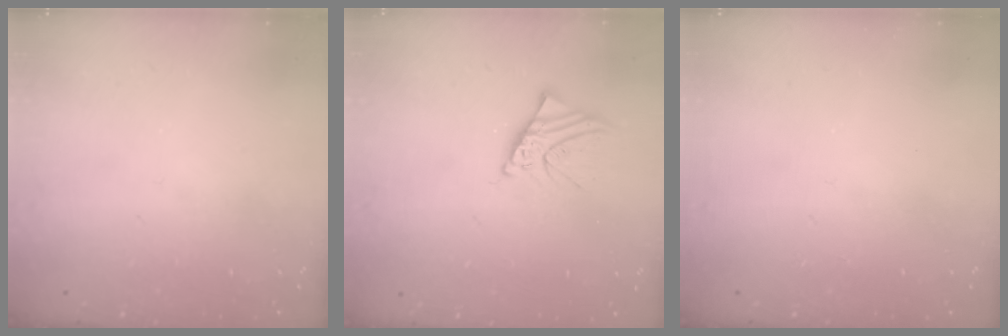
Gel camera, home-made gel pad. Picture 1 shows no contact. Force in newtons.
{"total": 7.5, "press": 7.4, "slide": 1.0}
{"total": 0.0}